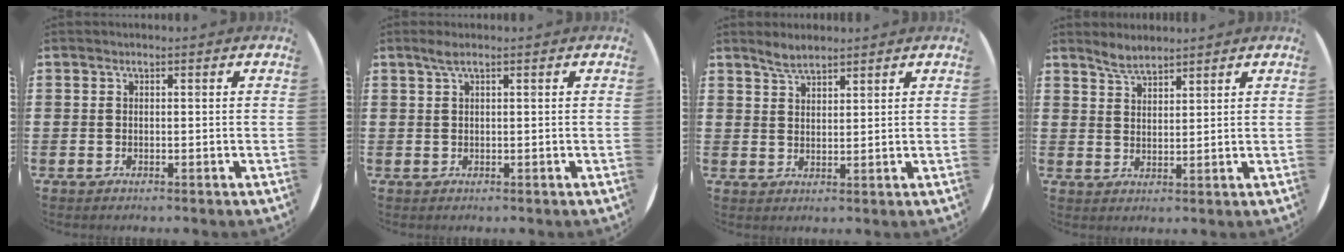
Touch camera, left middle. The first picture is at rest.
{"total": 1.2, "force": [0.7, 0.0, 1.0], "torque": [-0.021, 0.003, 0.011]}
{"total": 2.8, "force": [2.6, 0.7, 0.7], "torque": [-0.018, 0.004, 0.049]}
{"total": 3.0, "force": [2.8, 0.7, 0.6], "torque": [-0.016, 0.000, 0.054]}